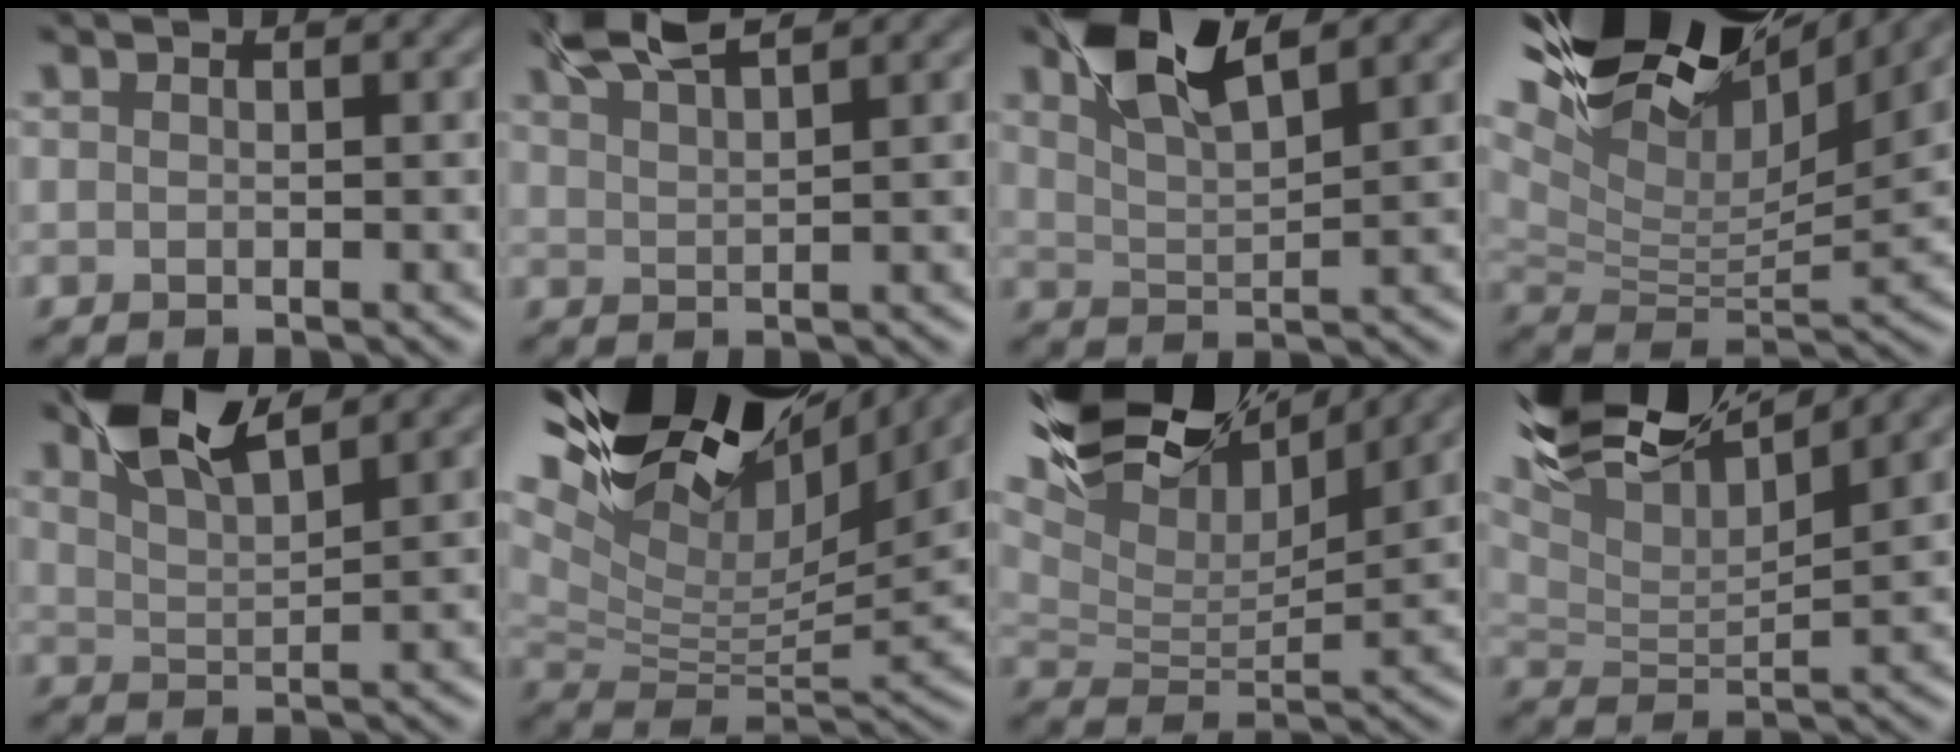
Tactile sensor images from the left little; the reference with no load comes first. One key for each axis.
{"total": 5.3, "fx": 4.6, "fy": 0.8, "fz": 2.6, "tx": -0.043, "ty": 0.019, "tz": 0.069}
{"total": 6.5, "fx": 4.4, "fy": 2.1, "fz": 4.4, "tx": -0.089, "ty": 0.013, "tz": 0.079}
{"total": 15.8, "fx": 11.8, "fy": 5.2, "fz": 9.1, "tx": -0.189, "ty": 0.040, "tz": 0.180}
{"total": 6.2, "fx": 4.8, "fy": 1.6, "fz": 3.6, "tx": -0.073, "ty": 0.015, "tz": 0.089}
{"total": 17.1, "fx": 12.2, "fy": 6.3, "fz": 10.2, "tx": -0.200, "ty": 0.047, "tz": 0.180}
{"total": 13.1, "fx": 9.7, "fy": 4.4, "fz": 7.7, "tx": -0.159, "ty": 0.025, "tz": 0.151}
{"total": 12.2, "fx": 8.7, "fy": 3.4, "fz": 7.8, "tx": -0.148, "ty": 0.014, "tz": 0.135}